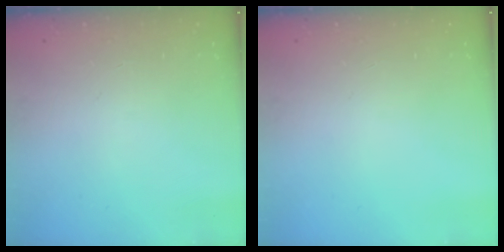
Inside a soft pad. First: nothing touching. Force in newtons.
{"total": 0.0}